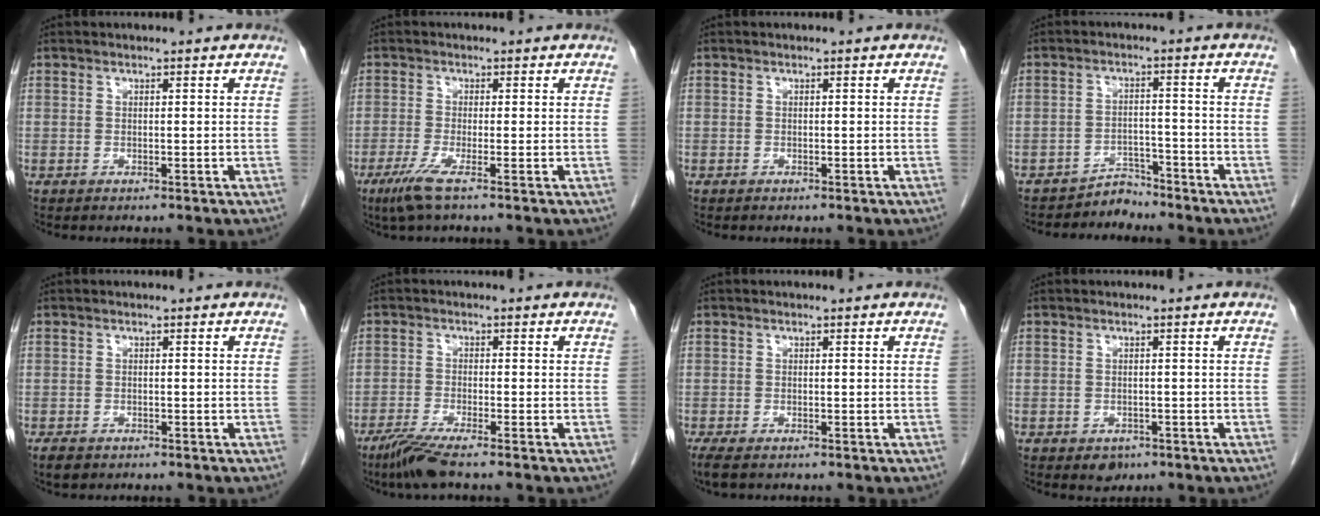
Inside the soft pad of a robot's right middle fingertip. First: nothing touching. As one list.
[{"total": 3.7, "force": [-2.2, -0.2, 3.0], "torque": [-0.068, -0.015, -0.049]}, {"total": 0.0}, {"total": 3.4, "force": [-3.2, 0.9, -0.7], "torque": [0.018, 0.002, -0.051]}, {"total": 2.0, "force": [-1.4, 1.1, 0.9], "torque": [-0.018, -0.002, -0.017]}, {"total": 4.8, "force": [-3.6, -0.1, 3.2], "torque": [-0.068, -0.015, -0.073]}, {"total": 3.5, "force": [-2.5, 1.4, 2.1], "torque": [-0.042, -0.012, -0.038]}, {"total": 2.1, "force": [-1.2, 1.5, 0.9], "torque": [-0.009, 0.002, -0.008]}]